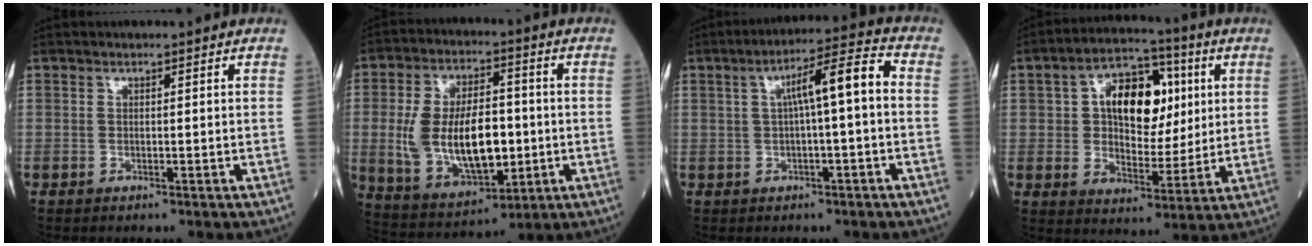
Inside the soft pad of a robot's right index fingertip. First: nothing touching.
{"total": 16.1, "force": [-1.2, 7.7, 14.1], "torque": [-0.273, 0.005, -0.008]}
{"total": 8.0, "force": [0.6, 0.5, 8.0], "torque": [-0.127, 0.026, 0.007]}
{"total": 13.5, "force": [3.4, 7.3, 10.9], "torque": [-0.179, 0.026, 0.055]}